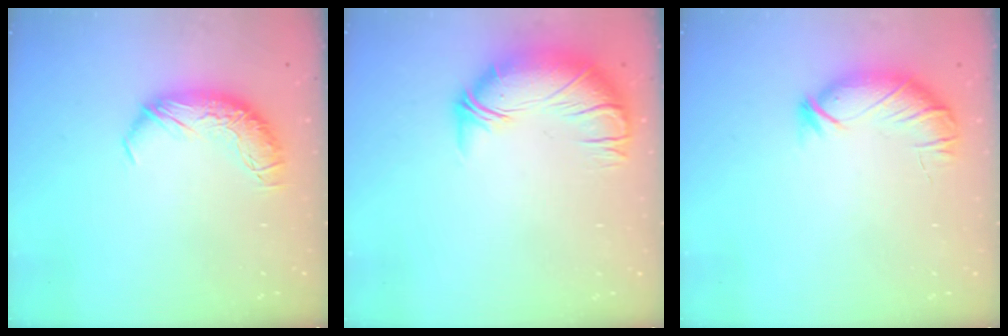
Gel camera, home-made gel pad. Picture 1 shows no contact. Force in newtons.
{"total": 2.7, "press": 0.3, "slide": 2.7}
{"total": 3.7, "press": 3.6, "slide": 0.8}